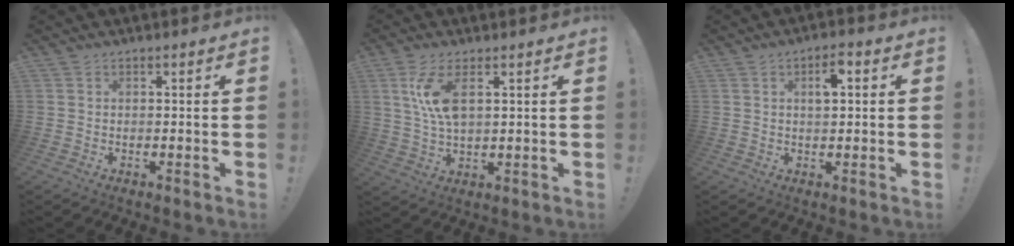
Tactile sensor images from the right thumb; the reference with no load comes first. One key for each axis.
{"total": 8.8, "fx": 2.8, "fy": 3.4, "fz": 7.6, "tx": -0.144, "ty": -0.011, "tz": 0.046}
{"total": 4.2, "fx": 1.2, "fy": 1.8, "fz": 3.6, "tx": -0.044, "ty": -0.004, "tz": 0.011}